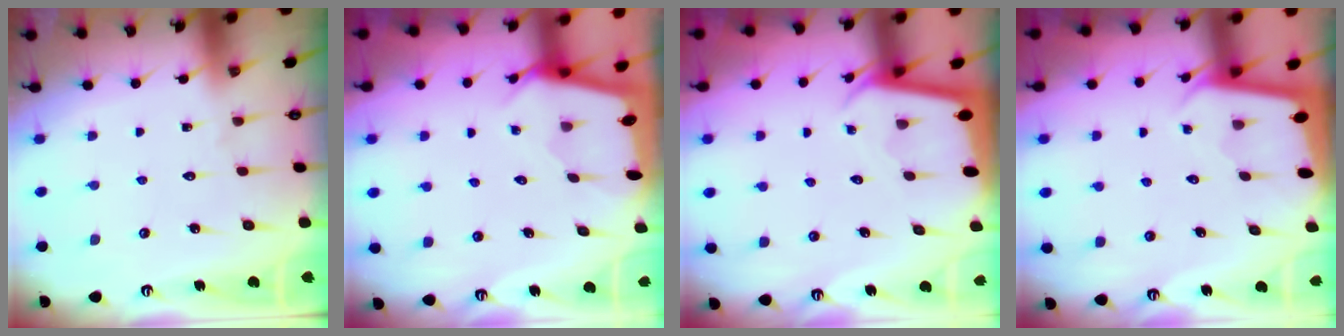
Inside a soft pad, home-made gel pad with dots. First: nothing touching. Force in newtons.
{"total": 2.1, "press": 2.1, "slide": 0.1}
{"total": 2.0, "press": 2.0, "slide": 0.2}
{"total": 1.9, "press": 1.9, "slide": 0.0}